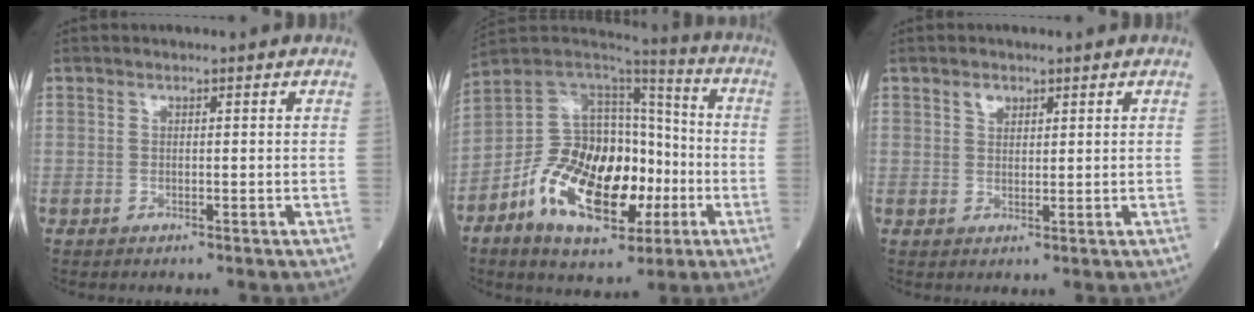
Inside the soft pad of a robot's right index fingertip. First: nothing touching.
{"total": 19.9, "force": [-6.6, 9.6, 16.1], "torque": [-0.306, 0.012, -0.107]}
{"total": 1.7, "force": [1.2, 1.0, 0.7], "torque": [-0.012, 0.003, 0.023]}